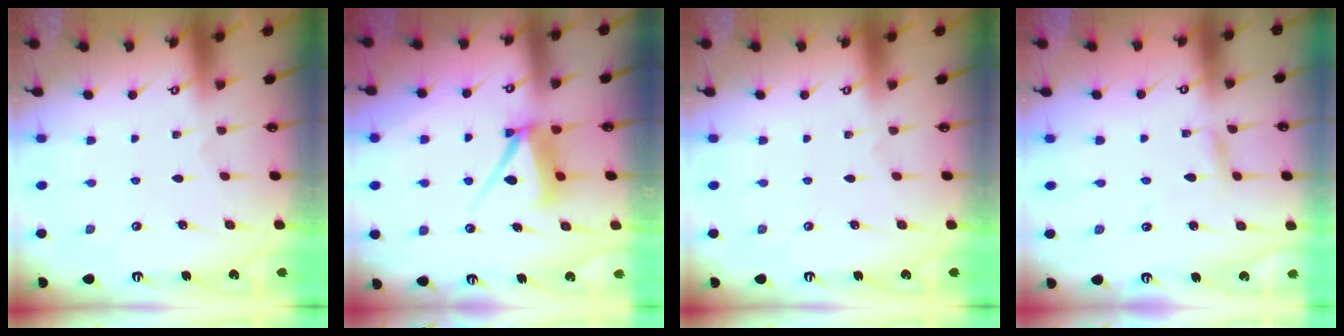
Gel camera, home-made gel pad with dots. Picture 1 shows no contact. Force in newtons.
{"total": 8.7, "press": 8.7, "slide": 1.0}
{"total": 0.0}
{"total": 2.0, "press": 2.0, "slide": 0.2}